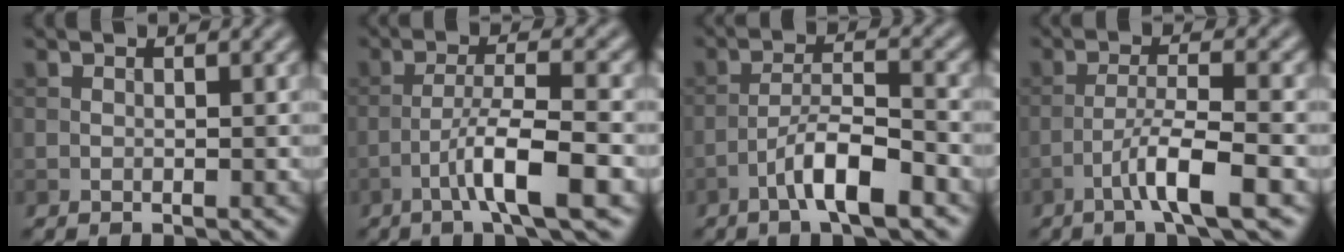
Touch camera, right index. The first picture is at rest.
{"total": 6.6, "force": [-2.9, 0.9, 5.9], "torque": [-0.098, 0.012, -0.055]}
{"total": 5.6, "force": [-3.2, 1.2, 4.5], "torque": [-0.075, 0.013, -0.060]}
{"total": 5.6, "force": [-2.7, 0.7, 4.8], "torque": [-0.080, 0.010, -0.053]}